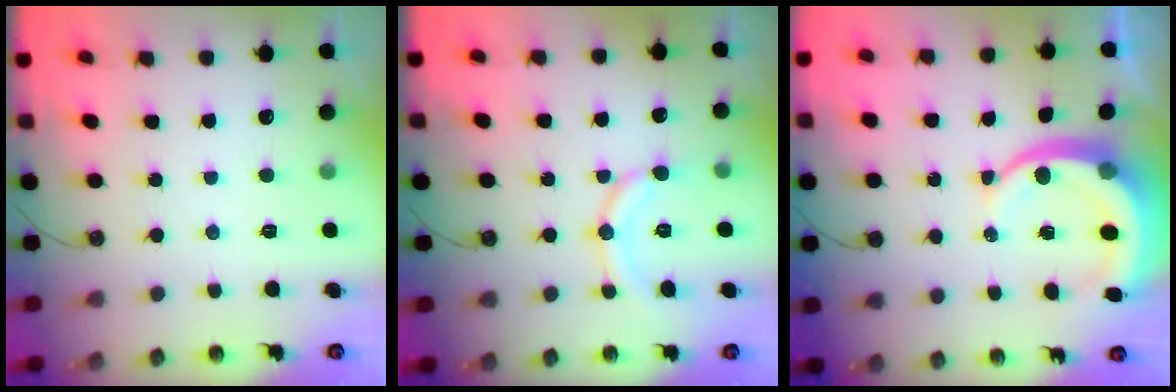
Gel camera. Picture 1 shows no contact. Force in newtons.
{"total": 10.6, "press": 10.6, "slide": 0.7}
{"total": 10.0, "press": 9.9, "slide": 1.4}